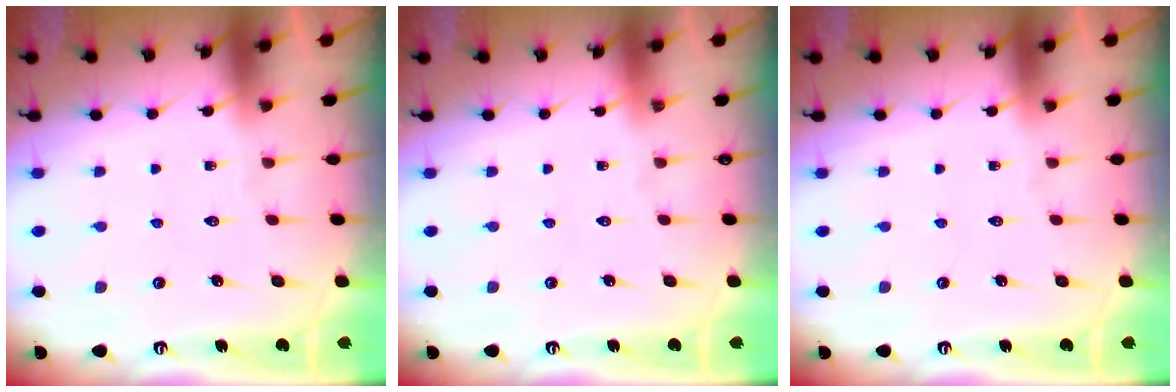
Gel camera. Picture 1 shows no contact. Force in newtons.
{"total": 0.0}
{"total": 0.0}